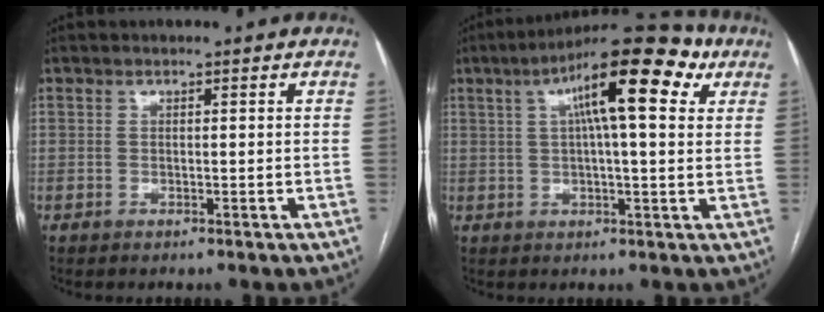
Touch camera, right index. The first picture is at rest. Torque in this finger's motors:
{"motor_torque": [1.78, 0.36, 0.97, 0.21]}